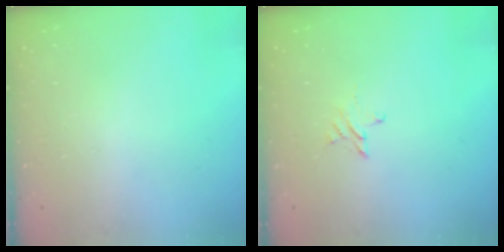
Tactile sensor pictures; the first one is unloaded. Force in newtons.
{"total": 2.3, "press": 2.3, "slide": 0.2}